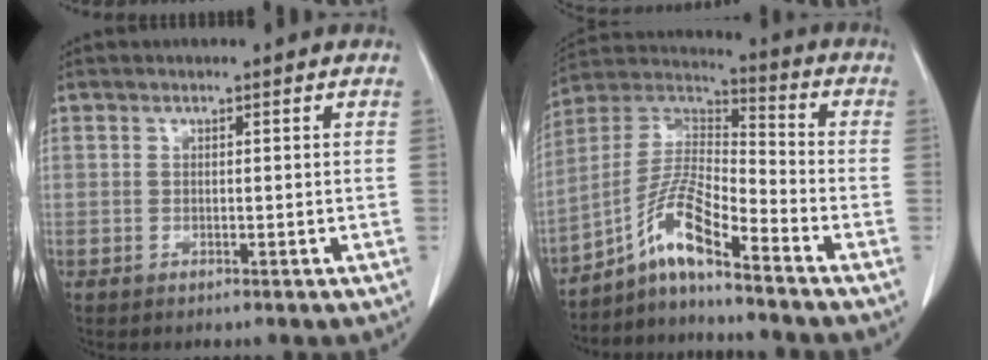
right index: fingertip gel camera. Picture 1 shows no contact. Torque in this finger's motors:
{"motor_torque": [0.61, -0.57, 0.18, 0.06]}